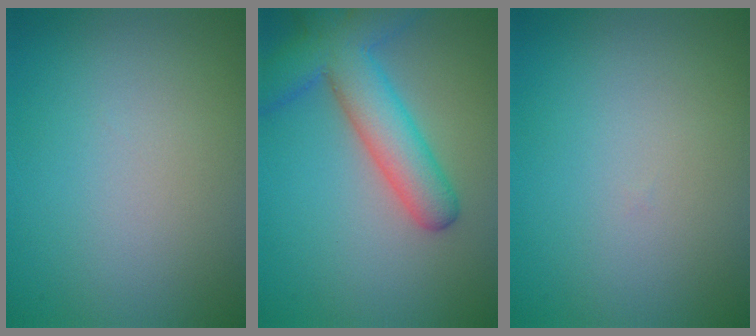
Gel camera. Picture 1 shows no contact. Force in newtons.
{"total": 6.8, "press": 6.8, "slide": 0.4}
{"total": 0.0}